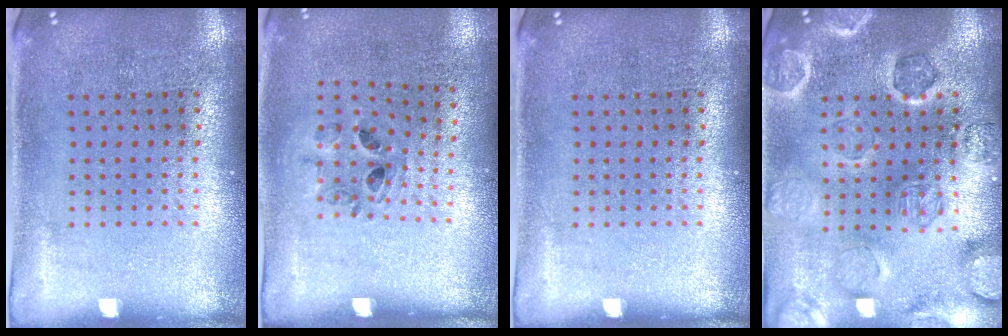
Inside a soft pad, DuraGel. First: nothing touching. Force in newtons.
{"total": 0.9, "press": 0.7, "slide": 0.4}
{"total": 0.0}
{"total": 2.4, "press": 2.4, "slide": 0.2}